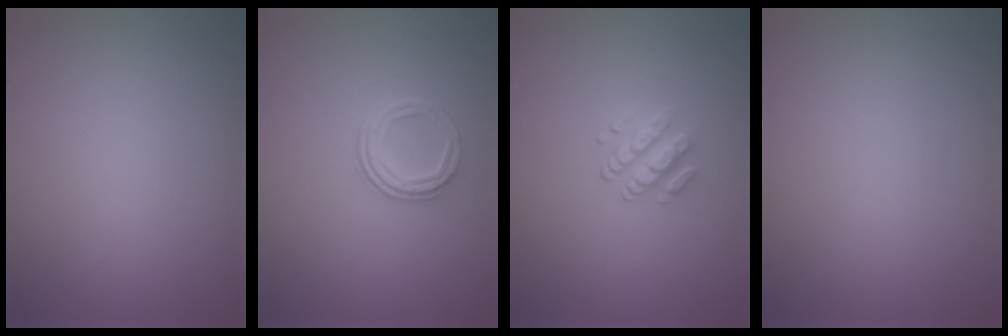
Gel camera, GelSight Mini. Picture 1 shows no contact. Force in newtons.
{"total": 2.4, "press": 1.7, "slide": 1.7}
{"total": 2.0, "press": 1.6, "slide": 1.3}
{"total": 0.0}